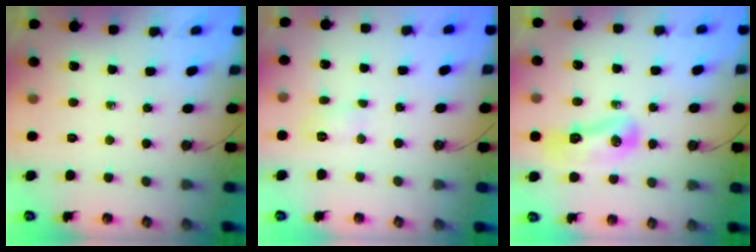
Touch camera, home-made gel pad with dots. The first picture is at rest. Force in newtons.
{"total": 3.9, "press": 3.9, "slide": 0.3}
{"total": 10.5, "press": 10.4, "slide": 1.4}